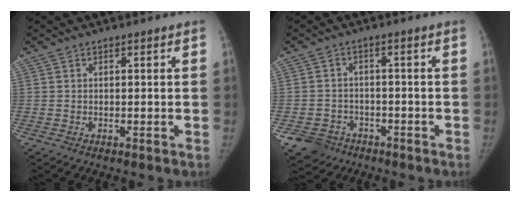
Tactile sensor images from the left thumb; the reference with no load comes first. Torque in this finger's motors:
{"motor_torque": [1.98, 2.17, -0.01, 0.13, 0.27]}